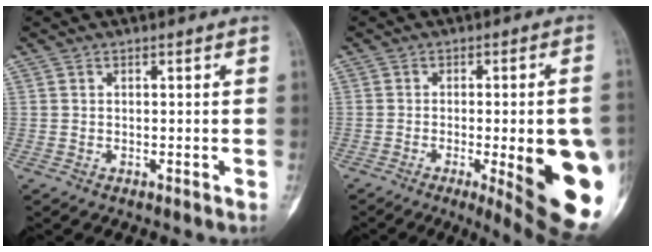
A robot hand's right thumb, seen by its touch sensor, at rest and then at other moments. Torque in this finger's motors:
{"motor_torque": [1.53, 3.48, 2.20, -0.47, 0.10]}